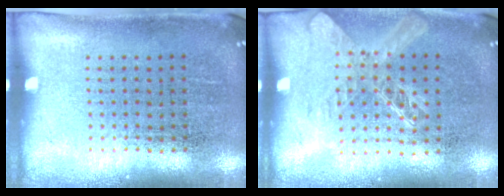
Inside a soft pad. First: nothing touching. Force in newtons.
{"total": 1.4, "press": 1.2, "slide": 0.6}